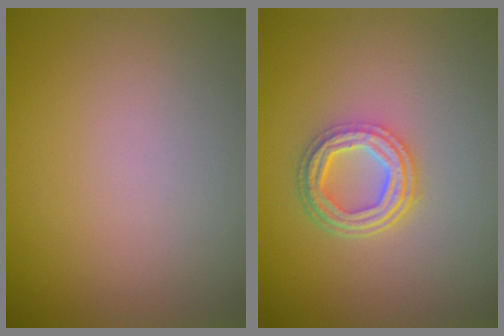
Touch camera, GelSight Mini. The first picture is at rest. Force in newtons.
{"total": 4.4, "press": 3.3, "slide": 2.8}